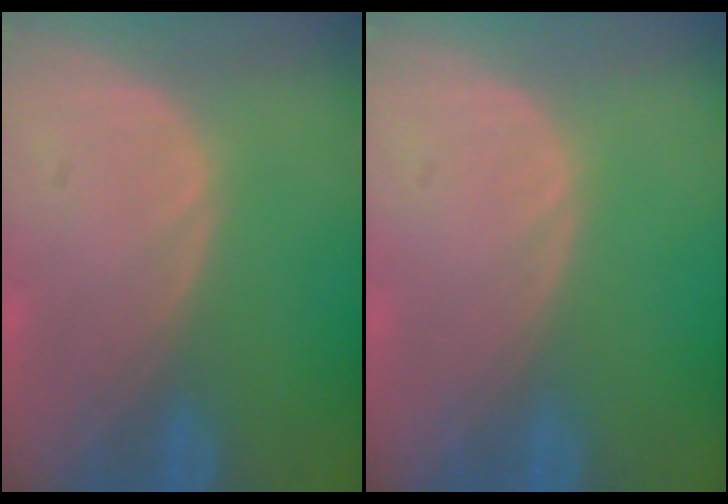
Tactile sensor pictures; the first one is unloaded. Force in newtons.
{"total": 0.0}